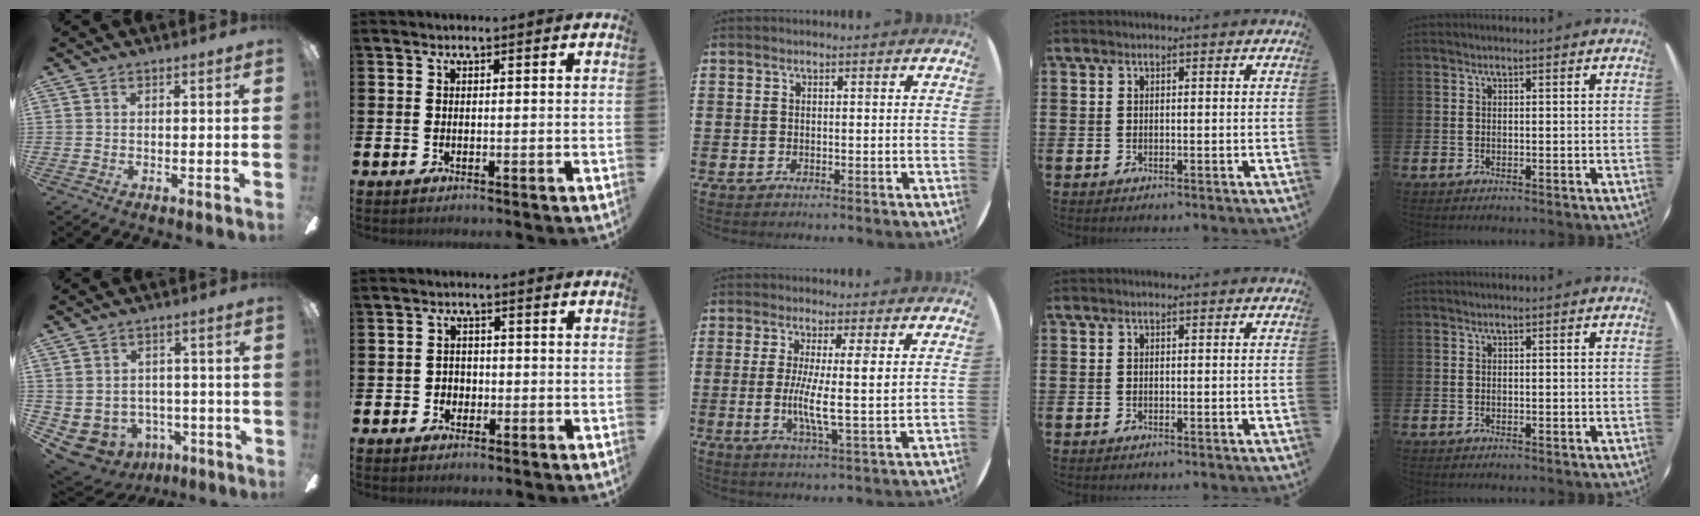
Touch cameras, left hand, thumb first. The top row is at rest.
{"thumb": {"total": 5.3, "force": [-2.8, 4.3, 1.2], "torque": [-0.050, 0.011, -0.050]}, "index": {"total": 1.8, "force": [-0.7, 1.6, 0.3], "torque": [-0.003, 0.001, -0.020]}, "middle": {"total": 6.7, "force": [0.8, 0.6, 6.6], "torque": [-0.115, -0.009, 0.009]}}